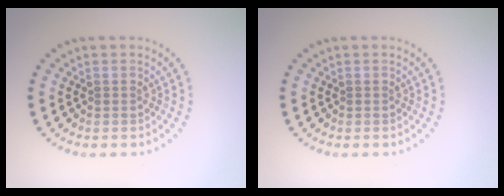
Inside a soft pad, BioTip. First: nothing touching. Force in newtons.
{"total": 0.0}